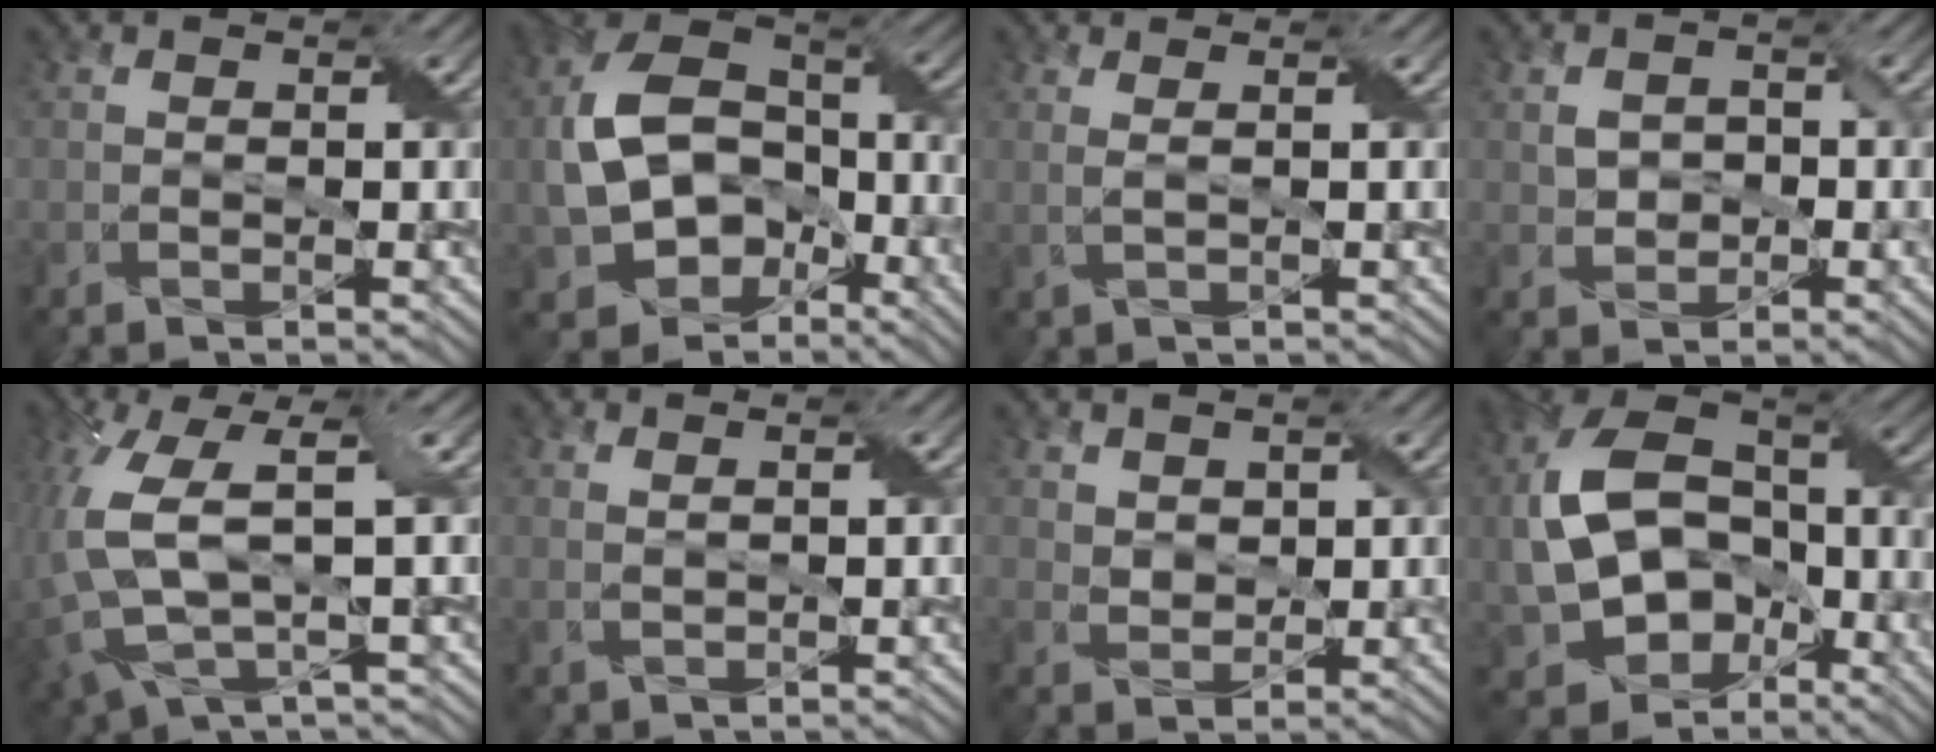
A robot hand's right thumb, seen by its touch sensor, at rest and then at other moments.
{"total": 13.0, "force": [-3.3, 9.5, 8.2], "torque": [-0.171, -0.002, -0.070]}
{"total": 1.5, "force": [0.5, 0.4, 1.3], "torque": [-0.028, 0.005, 0.003]}
{"total": 2.2, "force": [0.0, 2.0, 1.0], "torque": [-0.022, 0.000, 0.000]}
{"total": 10.5, "force": [0.7, 4.2, 9.6], "torque": [-0.240, -0.021, 0.016]}
{"total": 1.2, "force": [0.9, 0.4, 0.7], "torque": [-0.012, -0.002, 0.009]}
{"total": 2.0, "force": [1.6, 1.3, 0.3], "torque": [-0.010, -0.003, 0.037]}
{"total": 14.3, "force": [-3.2, 10.3, 9.4], "torque": [-0.201, -0.002, -0.067]}